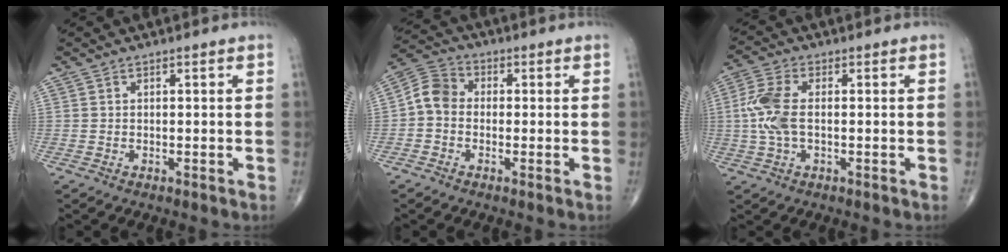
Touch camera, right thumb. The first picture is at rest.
{"total": 5.8, "force": [-0.7, 4.7, 3.4], "torque": [-0.049, 0.020, -0.030]}
{"total": 7.7, "force": [0.0, 3.8, 6.7], "torque": [-0.172, 0.013, -0.003]}